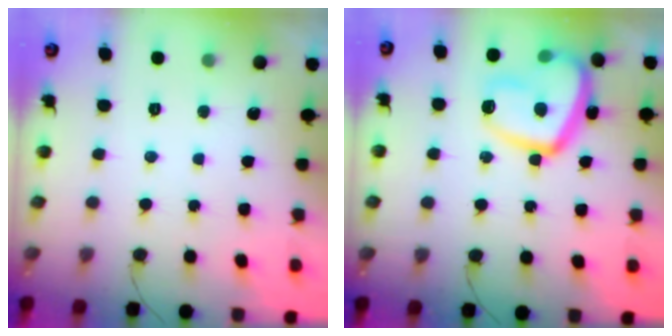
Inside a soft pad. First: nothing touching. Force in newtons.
{"total": 17.7, "press": 17.6, "slide": 1.7}